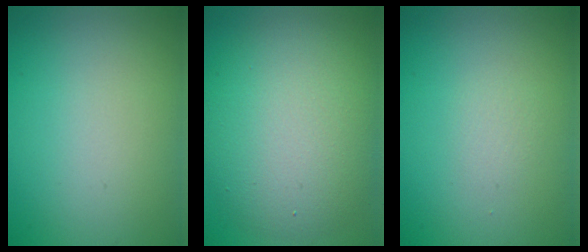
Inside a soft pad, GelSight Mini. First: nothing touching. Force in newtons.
{"total": 8.8, "press": 8.8, "slide": 0.8}
{"total": 0.7, "press": 0.7, "slide": 0.1}